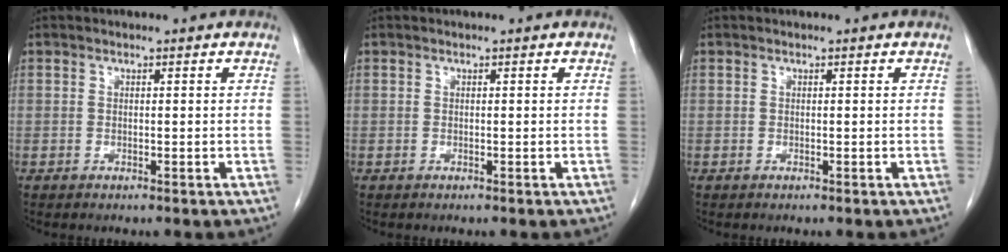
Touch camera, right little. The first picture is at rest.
{"total": 0.0}
{"total": 0.0}